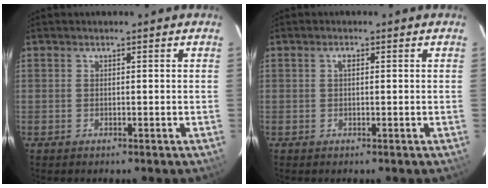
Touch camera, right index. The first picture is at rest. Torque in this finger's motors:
{"motor_torque": [0.20, 0.05, 0.12, 0.04]}